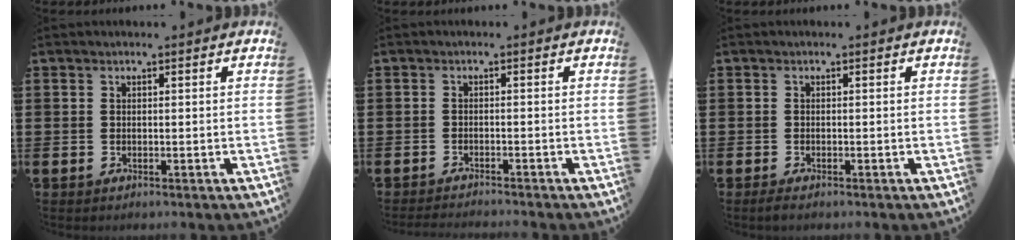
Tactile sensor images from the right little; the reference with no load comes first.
{"total": 1.2, "force": [-1.2, -0.1, 0.1], "torque": [-0.003, 0.000, -0.025]}
{"total": 0.7, "force": [-0.4, 0.2, 0.6], "torque": [-0.011, -0.001, -0.008]}